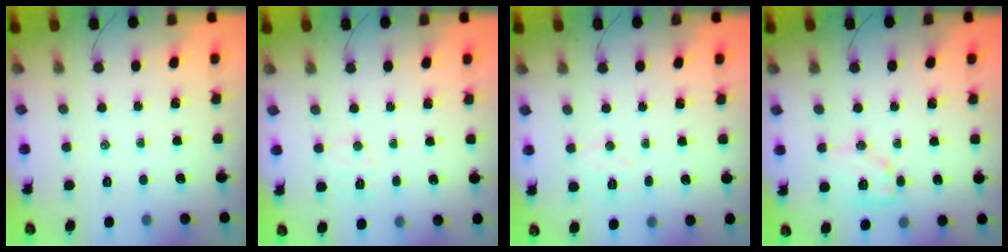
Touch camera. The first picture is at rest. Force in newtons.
{"total": 4.8, "press": 4.8, "slide": 0.8}
{"total": 4.7, "press": 4.6, "slide": 1.1}
{"total": 9.8, "press": 9.7, "slide": 0.5}